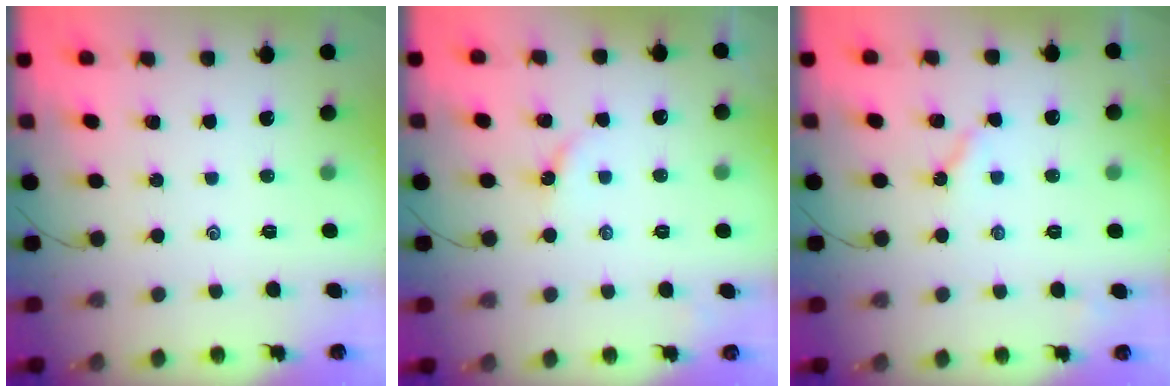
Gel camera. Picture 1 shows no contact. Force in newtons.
{"total": 2.4, "press": 2.4, "slide": 0.3}
{"total": 4.7, "press": 4.7, "slide": 0.4}